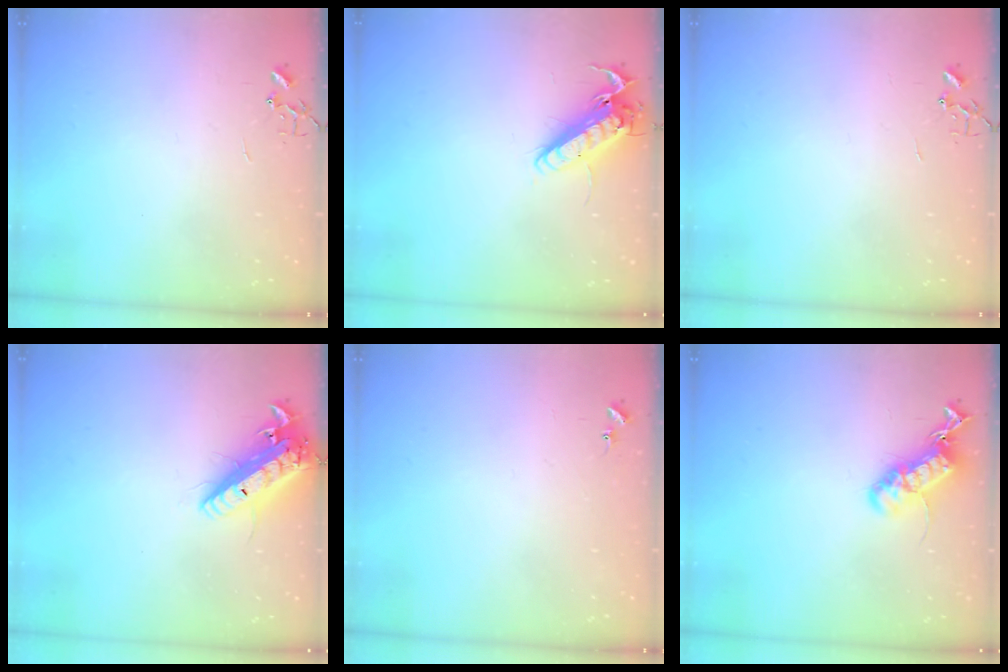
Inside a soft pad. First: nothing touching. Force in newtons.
{"total": 13.8, "press": 13.7, "slide": 2.0}
{"total": 0.0}
{"total": 17.1, "press": 16.8, "slide": 3.3}
{"total": 6.8, "press": 6.7, "slide": 0.5}
{"total": 16.7, "press": 16.6, "slide": 1.2}